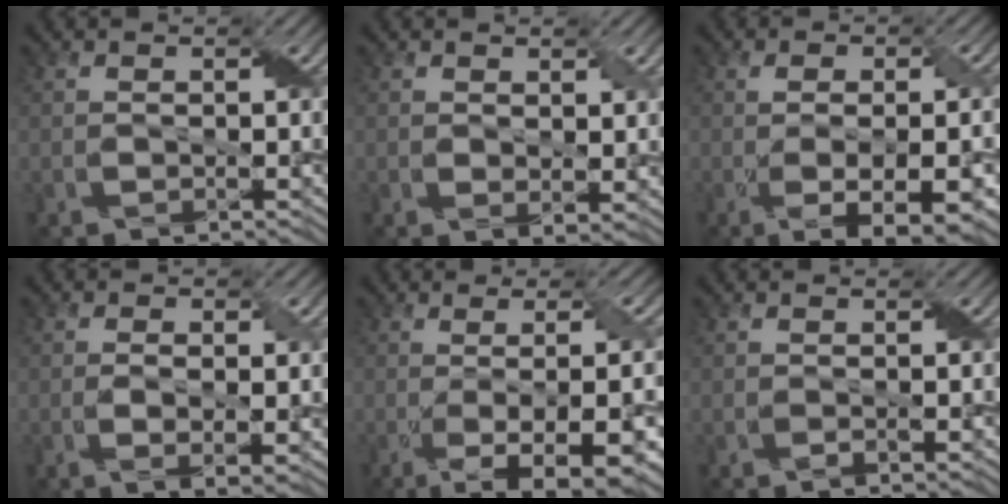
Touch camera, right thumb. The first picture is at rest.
{"total": 2.2, "force": [1.1, 1.1, 1.6], "torque": [-0.034, -0.008, 0.022]}
{"total": 7.8, "force": [-2.0, 2.7, 7.1], "torque": [-0.112, -0.013, -0.010]}
{"total": 3.8, "force": [-0.2, 1.3, 3.5], "torque": [-0.068, -0.007, -0.001]}
{"total": 11.0, "force": [-2.8, 2.9, 10.3], "torque": [-0.137, -0.004, -0.030]}
{"total": 0.6, "force": [0.0, -0.2, 0.6], "torque": [-0.012, -0.001, -0.002]}